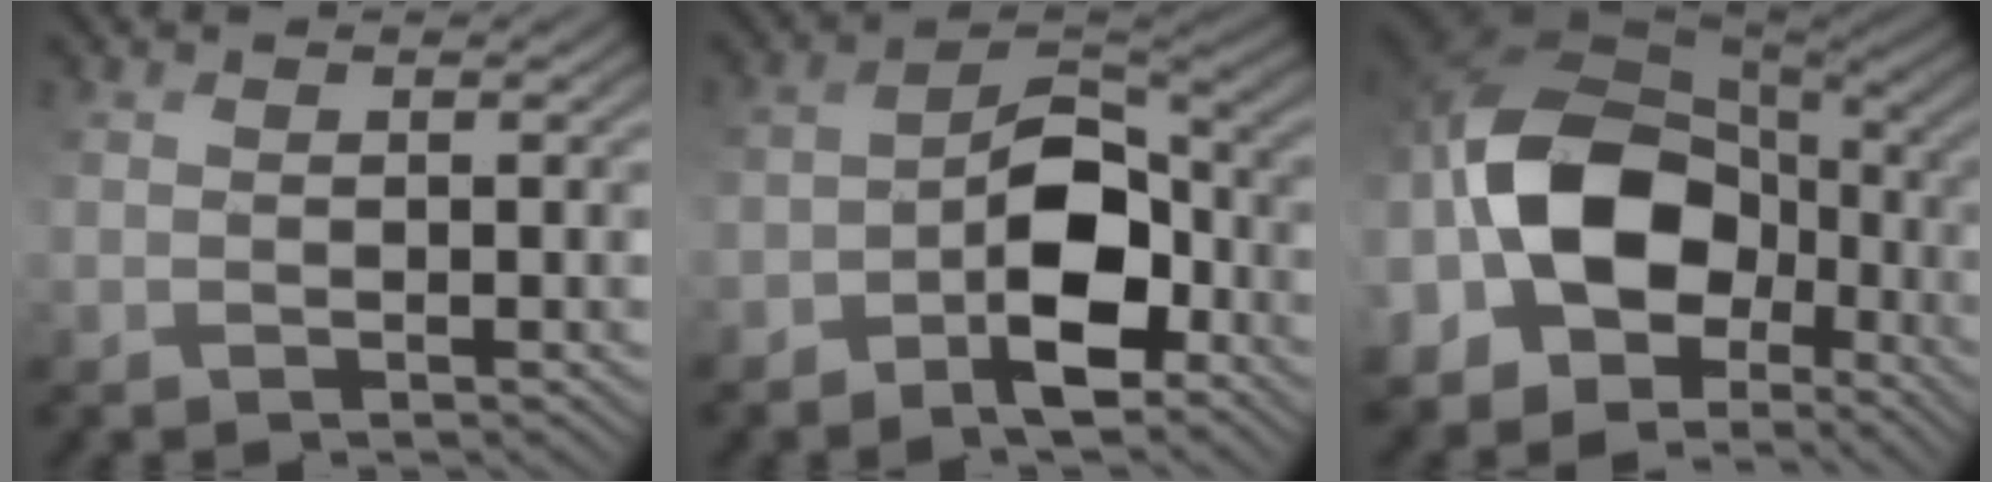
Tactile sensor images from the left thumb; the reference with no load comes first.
{"total": 9.8, "force": [-4.6, 5.2, 7.0], "torque": [-0.116, 0.002, -0.085]}
{"total": 15.3, "force": [-2.6, 10.0, 11.3], "torque": [-0.233, 0.012, -0.059]}